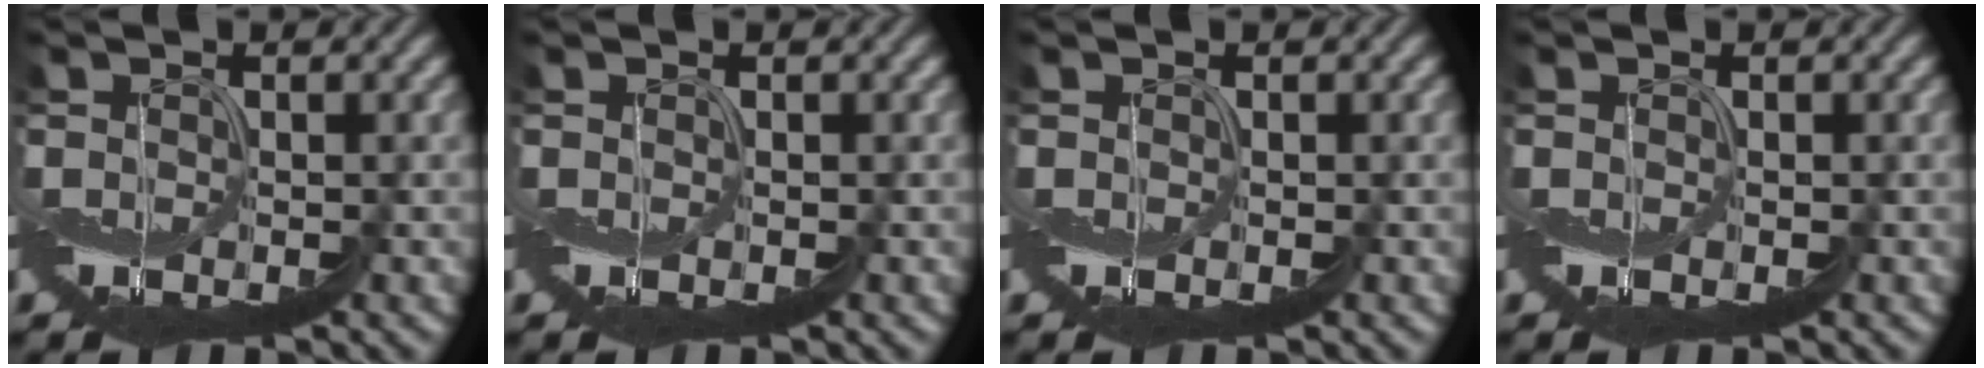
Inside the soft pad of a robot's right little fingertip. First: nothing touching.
{"total": 0.0}
{"total": 0.0}
{"total": 0.0}